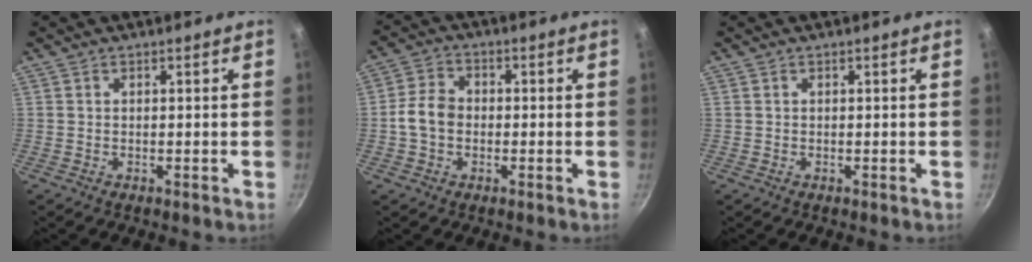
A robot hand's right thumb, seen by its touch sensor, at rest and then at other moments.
{"total": 6.0, "force": [-0.9, 4.7, 3.6], "torque": [-0.051, 0.020, -0.027]}
{"total": 0.0}